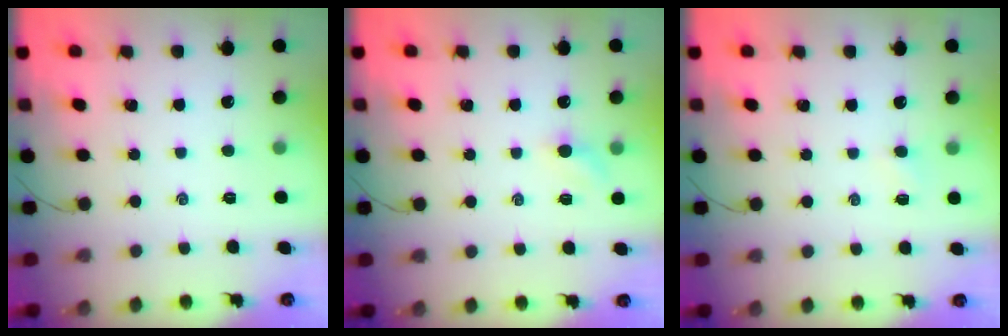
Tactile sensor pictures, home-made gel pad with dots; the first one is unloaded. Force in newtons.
{"total": 2.9, "press": 2.7, "slide": 0.9}
{"total": 2.5, "press": 2.4, "slide": 0.8}